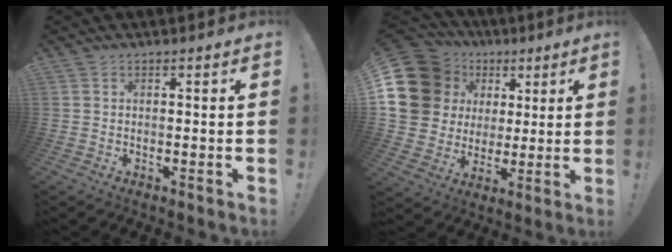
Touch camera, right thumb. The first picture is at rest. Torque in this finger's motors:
{"motor_torque": [1.69, 2.64, 0.25, 0.10, 0.04]}